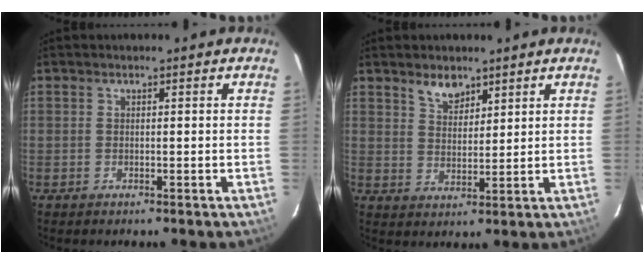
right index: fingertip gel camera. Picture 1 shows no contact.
{"total": 4.6, "force": [3.4, 2.3, 2.0], "torque": [-0.030, 0.003, 0.064]}